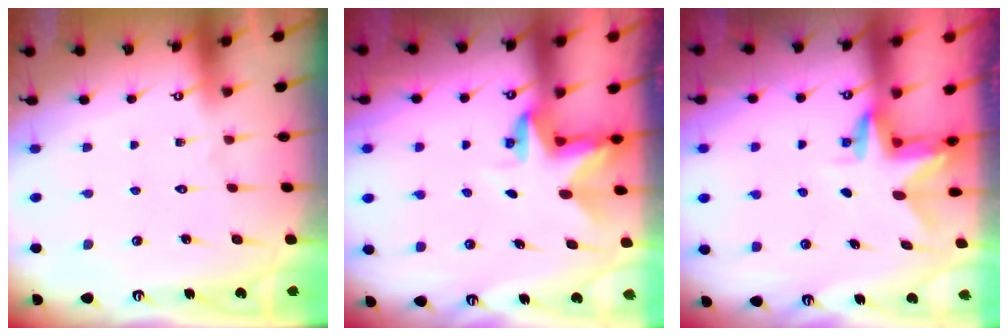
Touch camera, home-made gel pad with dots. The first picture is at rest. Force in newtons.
{"total": 2.9, "press": 2.9, "slide": 0.2}
{"total": 2.9, "press": 2.9, "slide": 0.3}